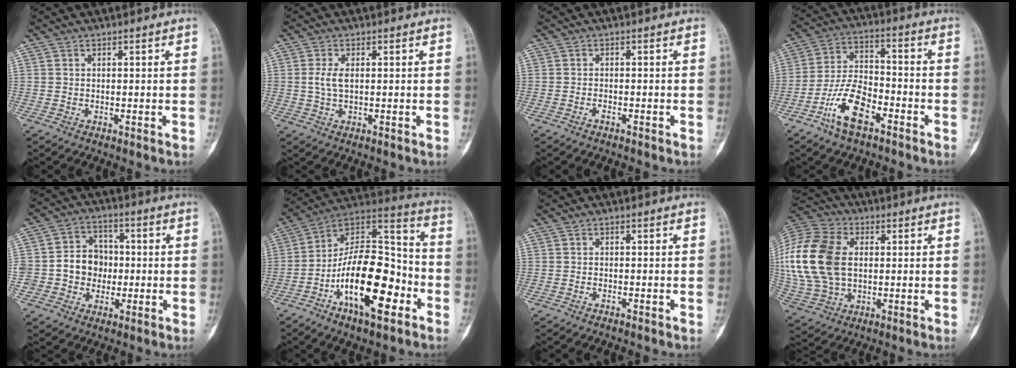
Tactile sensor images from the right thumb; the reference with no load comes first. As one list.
[{"total": 3.3, "force": [0.3, 1.7, 2.9], "torque": [-0.066, 0.001, 0.006]}, {"total": 1.0, "force": [-0.7, 0.3, 0.5], "torque": [-0.011, 0.007, -0.013]}, {"total": 11.2, "force": [-6.1, 5.2, 7.9], "torque": [-0.148, 0.040, -0.118]}, {"total": 10.1, "force": [-1.1, 8.9, 4.7], "torque": [-0.035, 0.028, -0.025]}, {"total": 22.4, "force": [-8.3, 9.7, 18.4], "torque": [-0.282, 0.068, -0.138]}, {"total": 0.5, "force": [-0.4, 0.2, 0.2], "torque": [-0.008, 0.006, -0.008]}, {"total": 22.6, "force": [2.2, 15.3, 16.5], "torque": [-0.378, 0.007, 0.045]}]